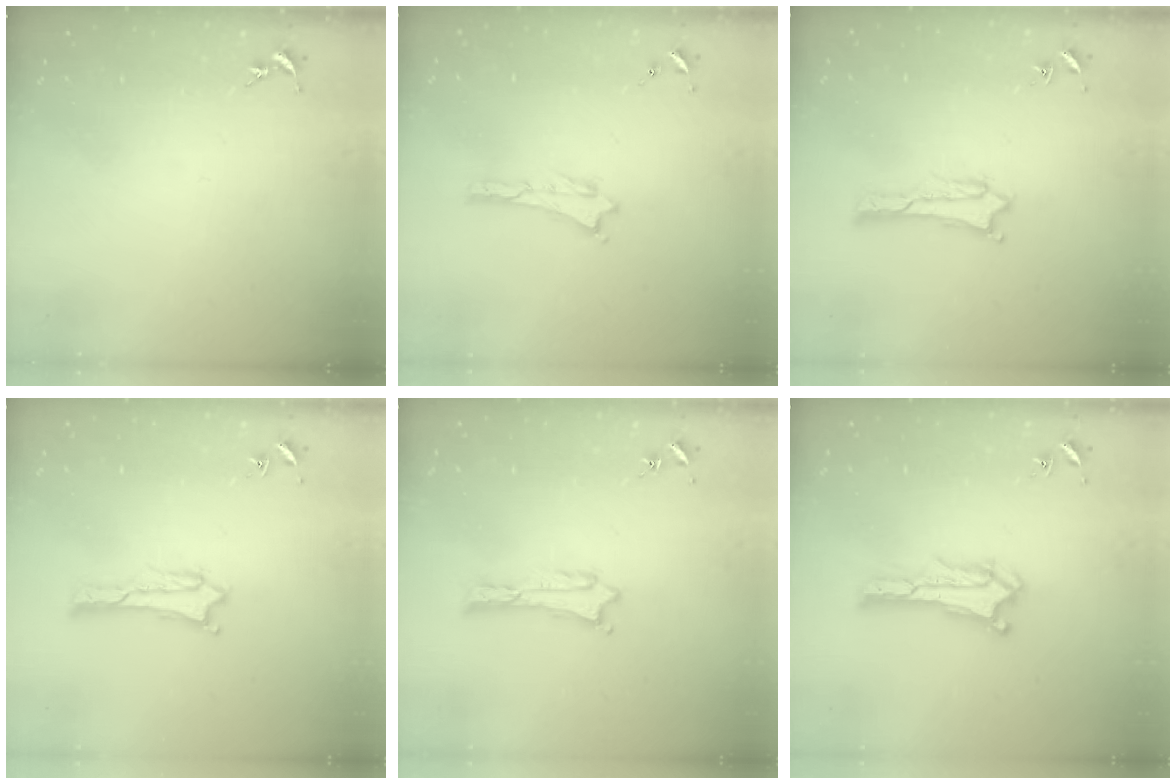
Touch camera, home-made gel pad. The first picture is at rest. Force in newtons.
{"total": 0.0}
{"total": 1.9, "press": 1.9, "slide": 0.1}
{"total": 1.9, "press": 1.9, "slide": 0.1}
{"total": 0.0}
{"total": 0.9, "press": 0.9, "slide": 0.2}